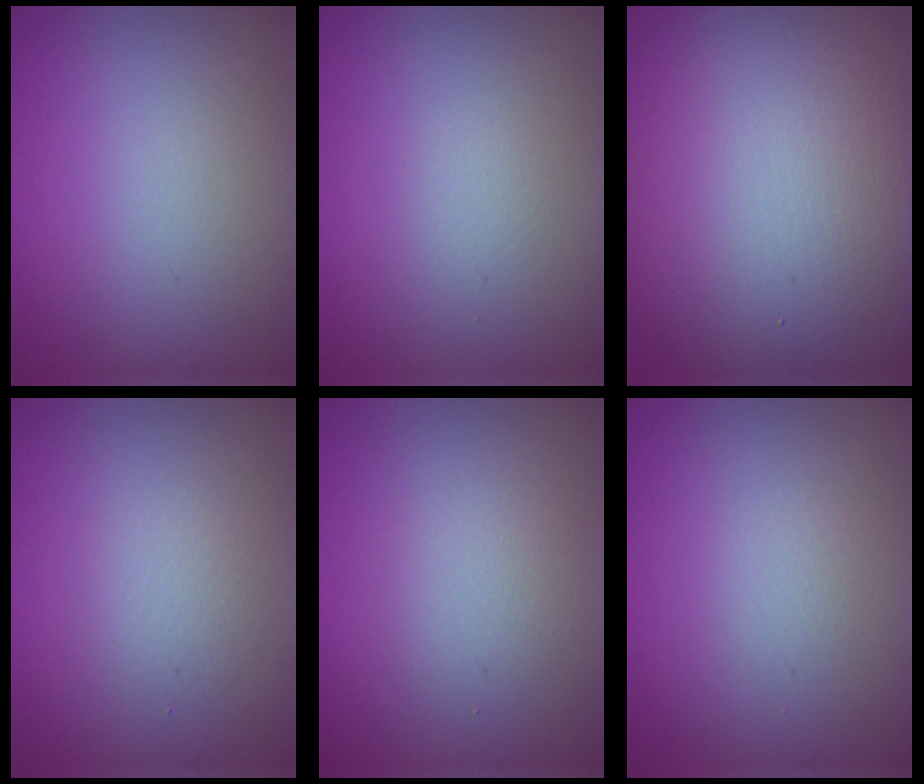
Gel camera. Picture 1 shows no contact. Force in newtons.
{"total": 0.6, "press": 0.6, "slide": 0.0}
{"total": 16.7, "press": 16.6, "slide": 1.6}
{"total": 1.5, "press": 1.5, "slide": 0.1}
{"total": 2.2, "press": 2.2, "slide": 0.2}
{"total": 1.0, "press": 0.9, "slide": 0.1}